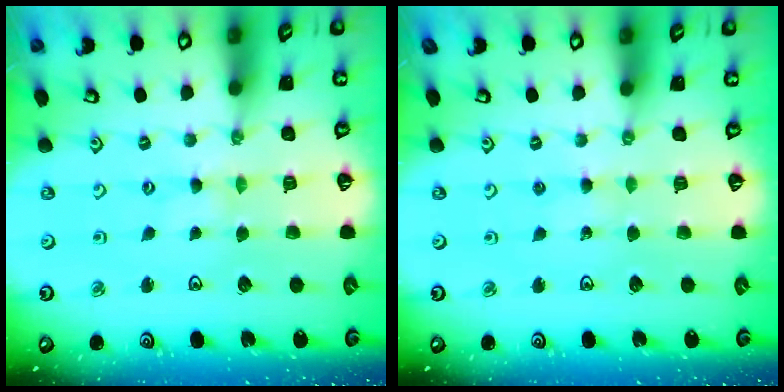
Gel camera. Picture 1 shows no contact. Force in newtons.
{"total": 2.3, "press": 2.3, "slide": 0.3}